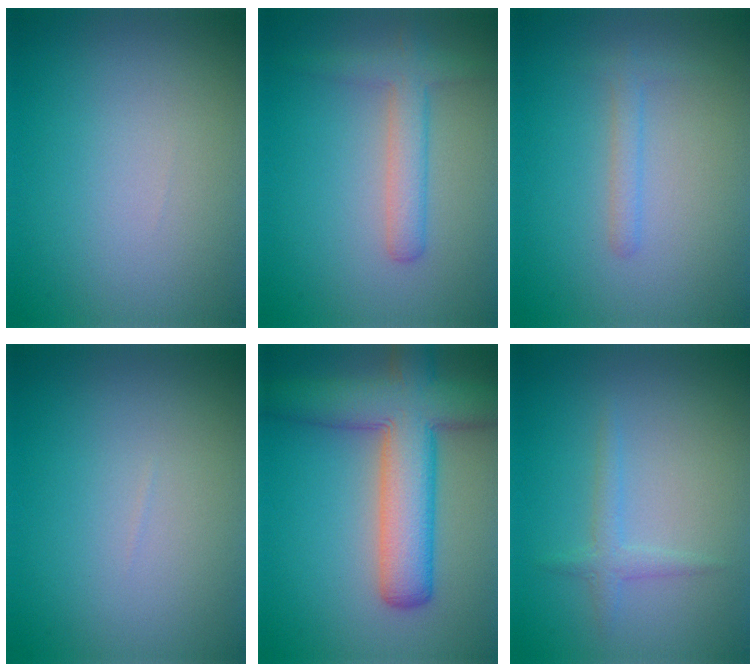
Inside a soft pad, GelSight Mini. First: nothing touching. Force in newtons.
{"total": 3.0, "press": 3.0, "slide": 0.2}
{"total": 1.3, "press": 1.3, "slide": 0.1}
{"total": 0.0}
{"total": 9.2, "press": 9.2, "slide": 0.5}
{"total": 1.5, "press": 1.4, "slide": 0.2}